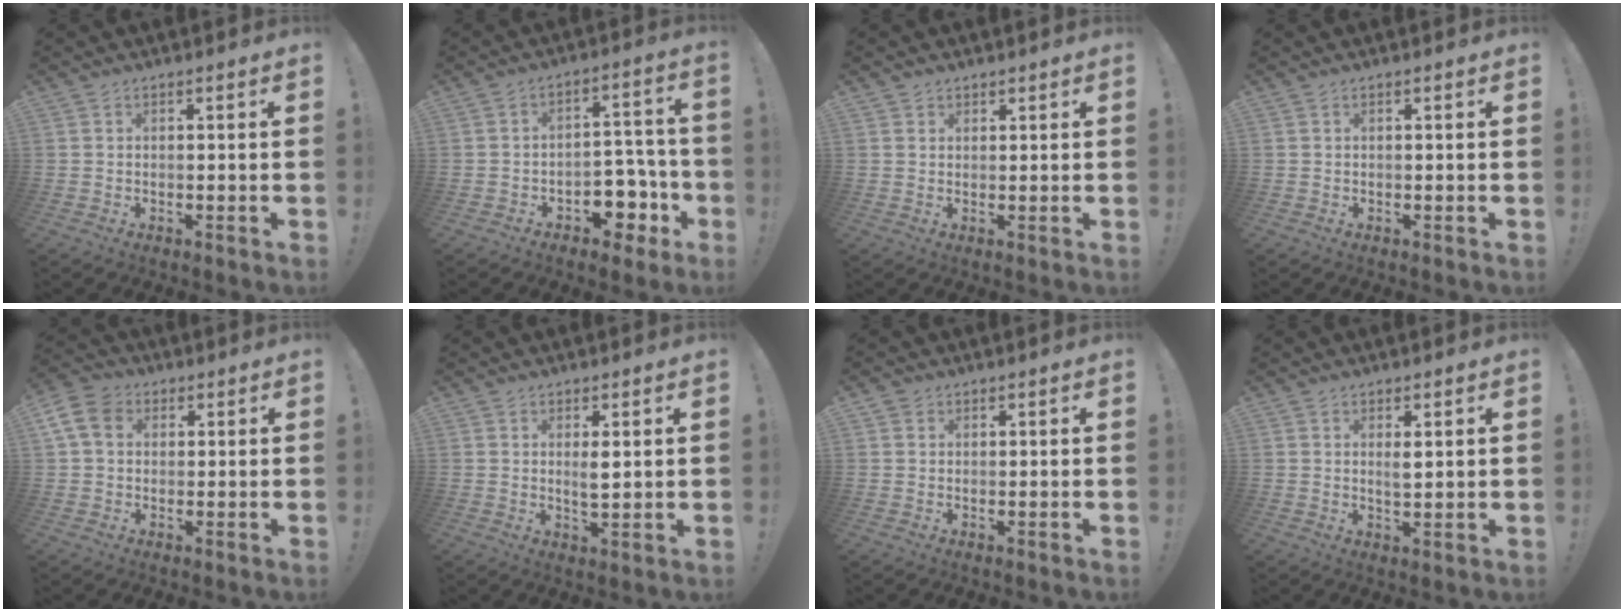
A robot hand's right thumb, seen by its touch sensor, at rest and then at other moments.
{"total": 10.3, "force": [-5.2, 7.2, 5.1], "torque": [-0.040, 0.044, -0.080]}
{"total": 1.5, "force": [1.2, 0.9, 0.2], "torque": [0.007, -0.008, 0.021]}
{"total": 0.0}
{"total": 9.4, "force": [2.7, 7.2, 5.4], "torque": [-0.105, 0.005, 0.056]}
{"total": 3.5, "force": [1.0, 1.0, 3.2], "torque": [-0.043, -0.013, 0.014]}
{"total": 1.4, "force": [0.9, 1.1, 0.1], "torque": [0.005, -0.003, 0.016]}
{"total": 2.8, "force": [1.1, 0.9, 2.4], "torque": [-0.031, -0.013, 0.015]}